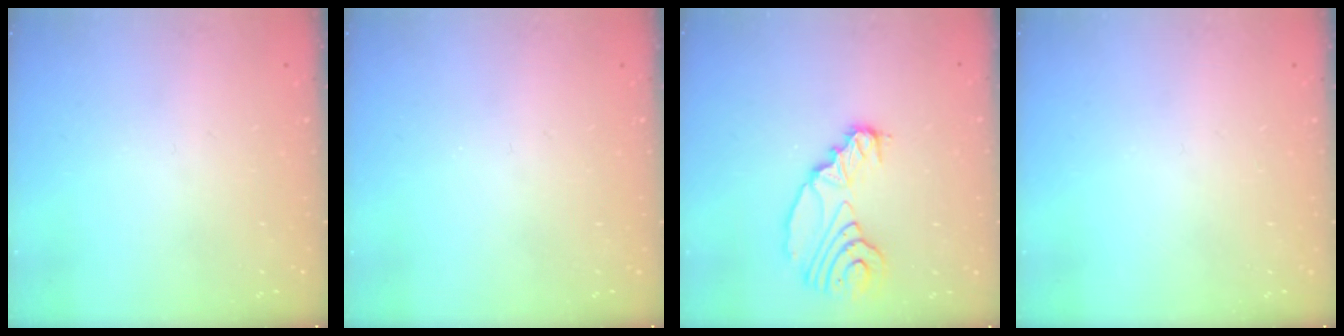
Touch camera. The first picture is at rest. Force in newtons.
{"total": 0.0}
{"total": 13.7, "press": 12.9, "slide": 4.8}
{"total": 0.0}